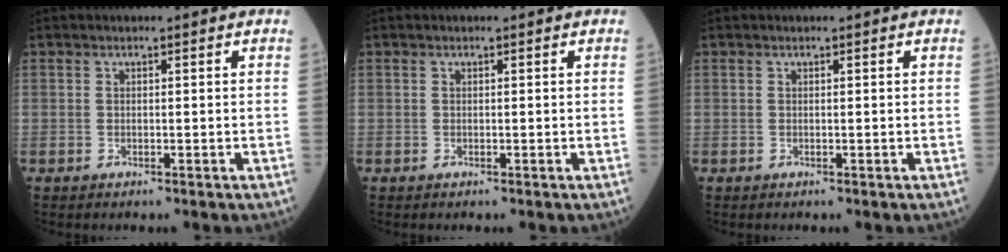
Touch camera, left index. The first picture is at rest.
{"total": 0.0}
{"total": 0.0}